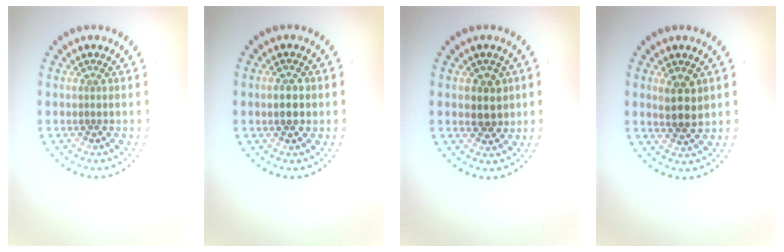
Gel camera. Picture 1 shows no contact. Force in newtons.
{"total": 2.3, "press": 2.3, "slide": 0.1}
{"total": 2.7, "press": 2.5, "slide": 0.9}
{"total": 2.7, "press": 2.6, "slide": 0.9}